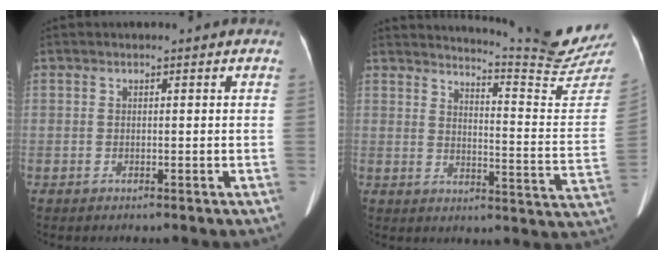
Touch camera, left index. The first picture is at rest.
{"total": 17.4, "force": [16.9, -2.0, 3.7], "torque": [-0.064, -0.135, 0.196]}